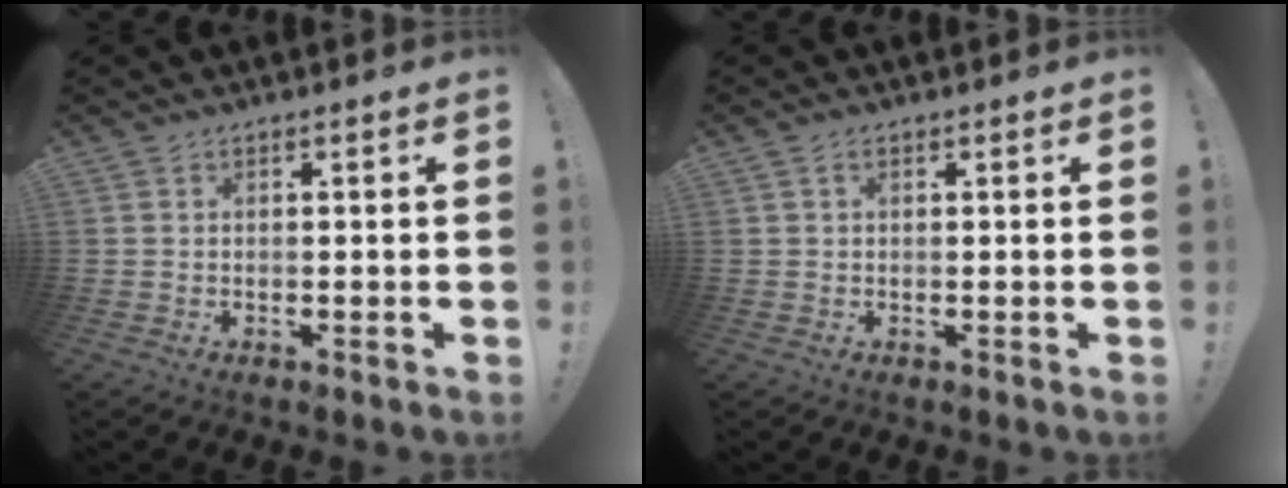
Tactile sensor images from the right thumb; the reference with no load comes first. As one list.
[{"total": 1.0, "force": [0.4, 0.7, 0.7], "torque": [-0.008, 0.000, 0.006]}]